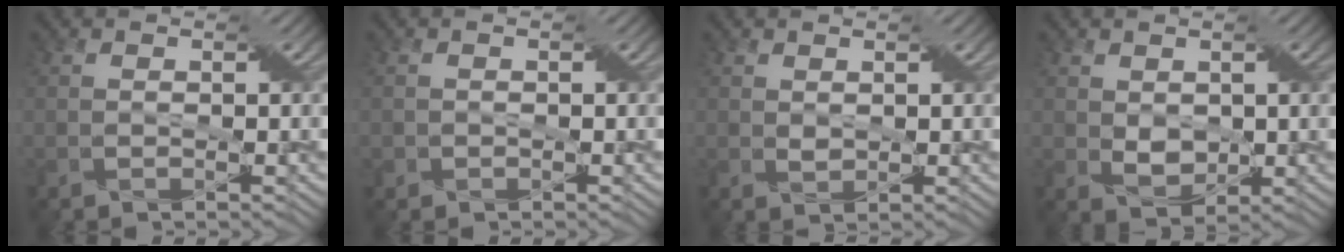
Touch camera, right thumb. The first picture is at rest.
{"total": 0.7, "force": [-0.3, 0.6, -0.3], "torque": [0.003, -0.001, -0.004]}
{"total": 0.8, "force": [0.5, 0.5, 0.3], "torque": [-0.015, 0.000, 0.014]}
{"total": 2.9, "force": [0.6, 2.1, 2.0], "torque": [-0.042, -0.003, 0.016]}